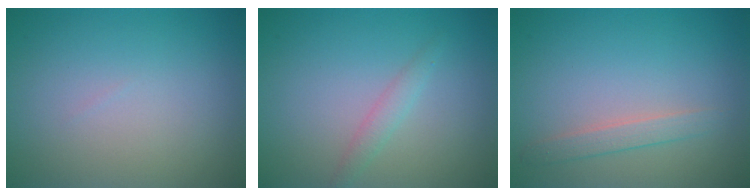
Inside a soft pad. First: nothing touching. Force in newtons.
{"total": 1.3, "press": 1.3, "slide": 0.0}
{"total": 1.6, "press": 1.6, "slide": 0.0}